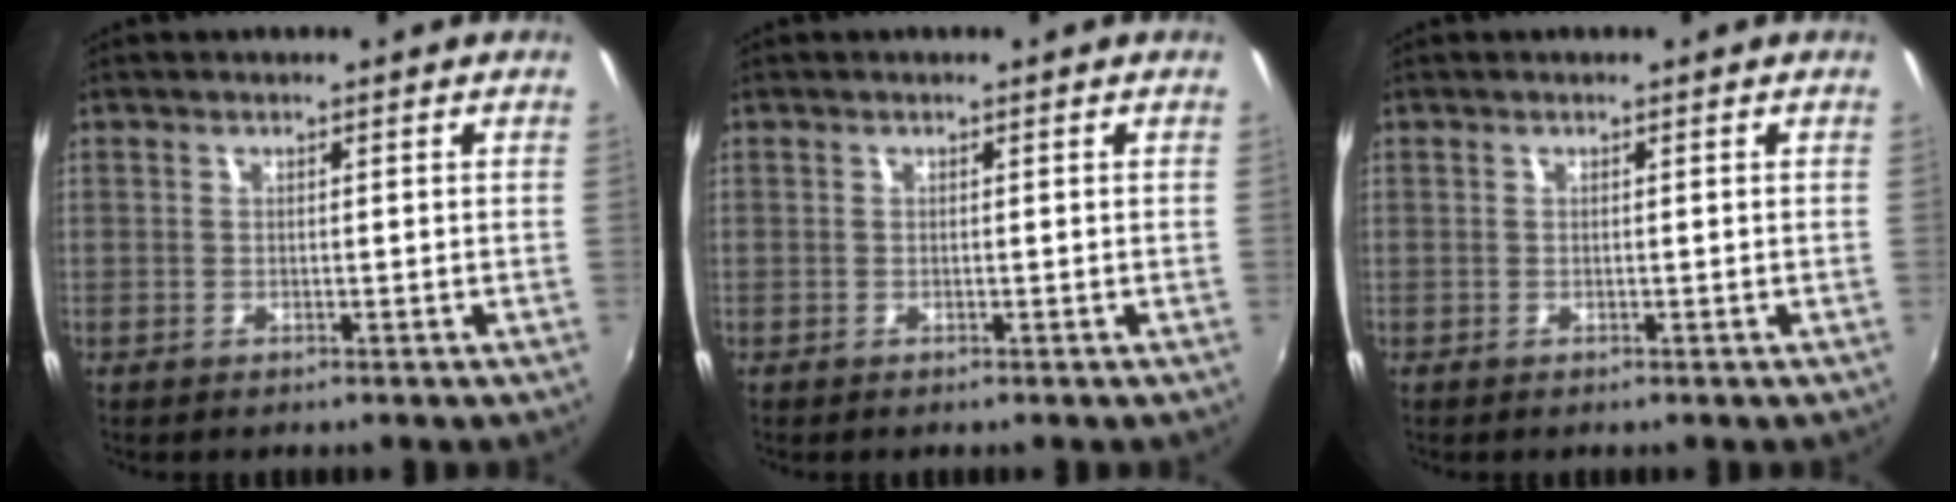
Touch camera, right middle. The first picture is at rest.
{"total": 0.0}
{"total": 0.0}